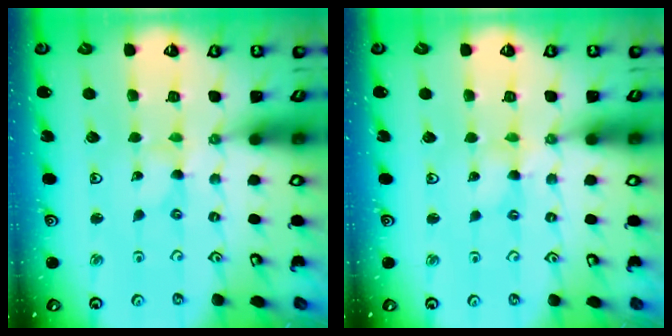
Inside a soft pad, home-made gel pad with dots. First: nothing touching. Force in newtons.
{"total": 1.2, "press": 1.2, "slide": 0.1}